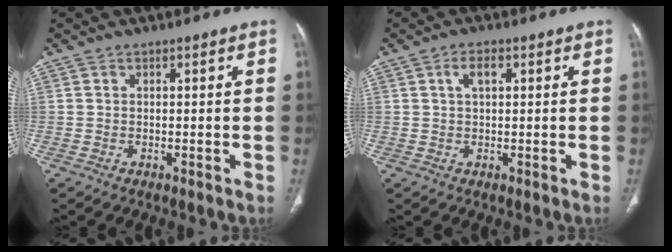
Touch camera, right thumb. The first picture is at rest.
{"total": 2.6, "force": [0.9, 1.3, 2.1], "torque": [-0.041, 0.007, 0.017]}